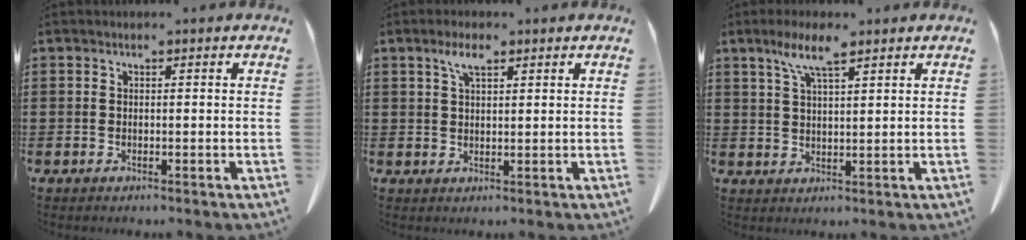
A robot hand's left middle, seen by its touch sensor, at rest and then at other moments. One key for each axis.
{"total": 3.7, "fx": 2.1, "fy": 1.1, "fz": 2.9, "tx": -0.063, "ty": 0.005, "tz": 0.037}
{"total": 6.1, "fx": 3.7, "fy": 1.3, "fz": 4.7, "tx": -0.102, "ty": 0.003, "tz": 0.065}